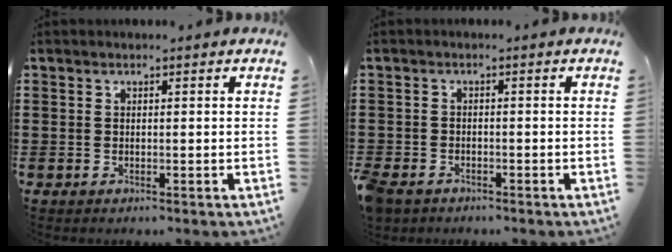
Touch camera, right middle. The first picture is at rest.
{"total": 1.8, "force": [-1.6, 0.8, 0.3], "torque": [-0.024, -0.004, -0.040]}